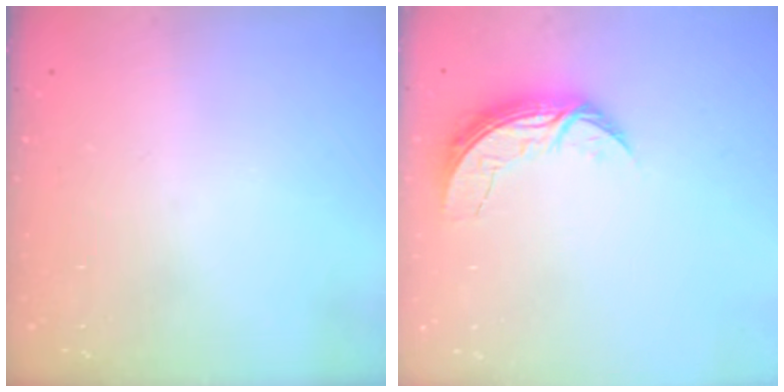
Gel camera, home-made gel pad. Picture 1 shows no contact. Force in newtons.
{"total": 7.1, "press": 7.1, "slide": 0.6}